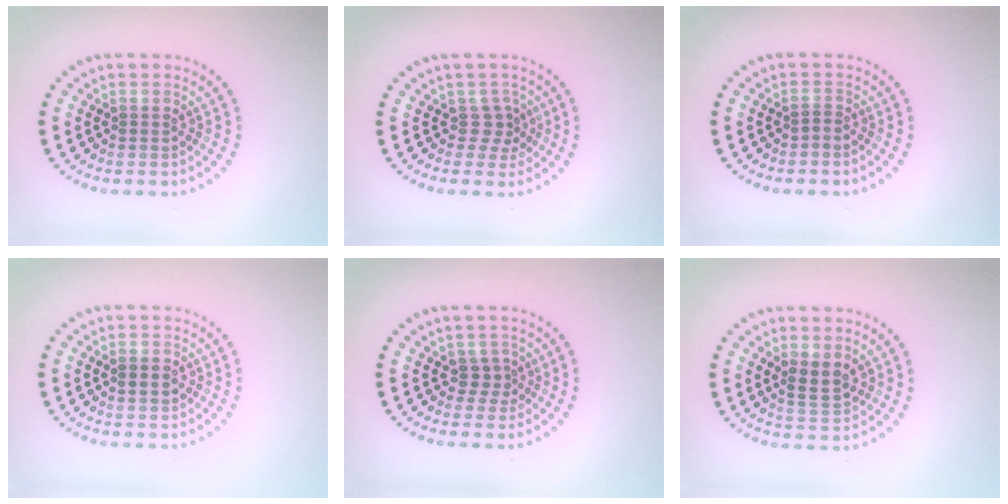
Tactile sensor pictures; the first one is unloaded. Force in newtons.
{"total": 1.9, "press": 1.3, "slide": 1.4}
{"total": 0.7, "press": 0.3, "slide": 0.6}
{"total": 1.8, "press": 1.8, "slide": 0.2}
{"total": 1.7, "press": 1.2, "slide": 1.2}
{"total": 2.2, "press": 2.1, "slide": 0.7}